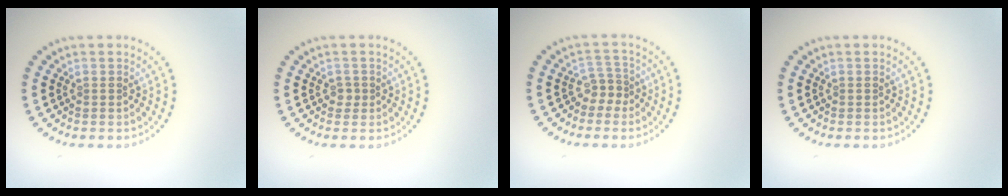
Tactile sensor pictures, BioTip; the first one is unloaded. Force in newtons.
{"total": 0.8, "press": 0.6, "slide": 0.5}
{"total": 1.8, "press": 1.3, "slide": 1.3}
{"total": 0.0}